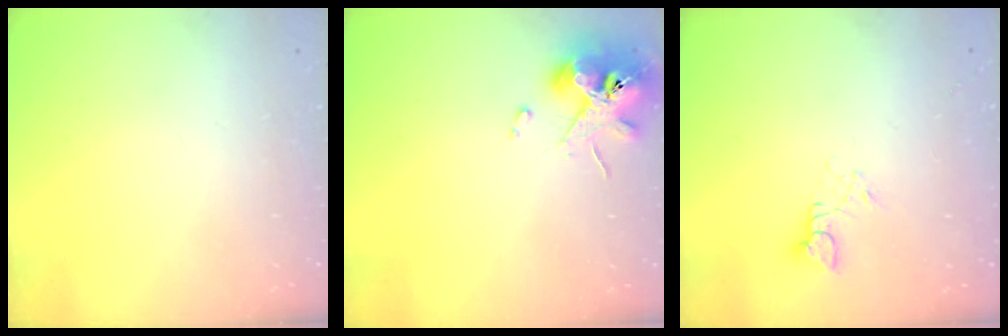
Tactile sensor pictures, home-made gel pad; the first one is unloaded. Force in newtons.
{"total": 10.7, "press": 10.6, "slide": 1.5}
{"total": 3.0, "press": 3.0, "slide": 0.2}